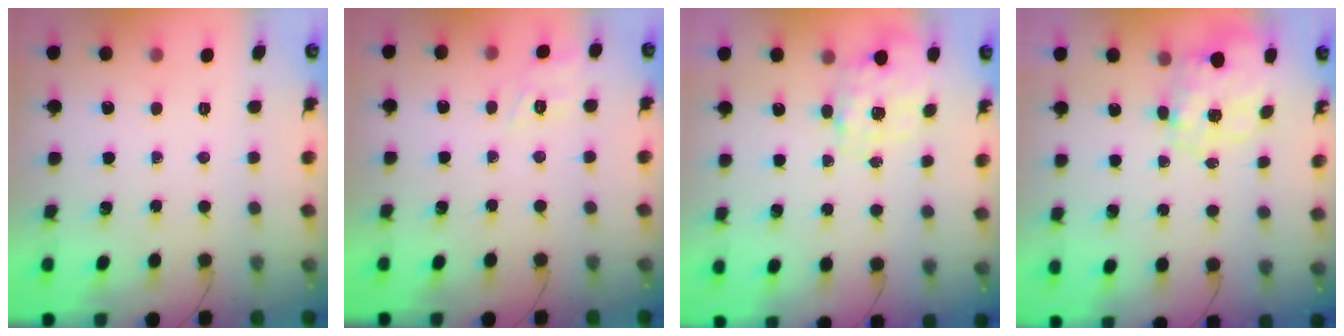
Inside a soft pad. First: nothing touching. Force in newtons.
{"total": 10.0, "press": 9.9, "slide": 1.7}
{"total": 3.9, "press": 3.8, "slide": 0.9}
{"total": 9.9, "press": 9.8, "slide": 1.5}